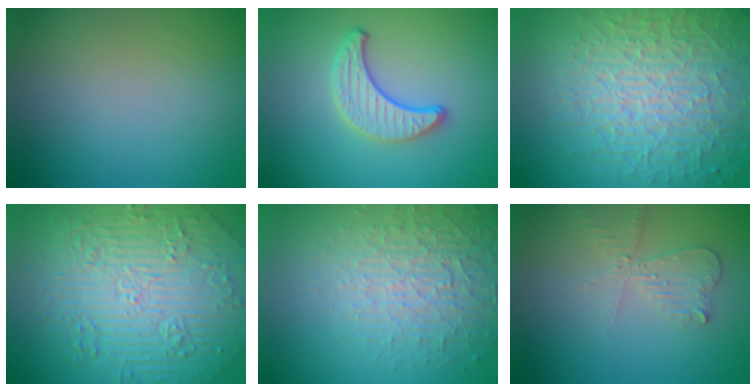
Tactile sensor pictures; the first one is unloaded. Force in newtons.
{"total": 3.2, "press": 3.0, "slide": 1.1}
{"total": 10.2, "press": 6.8, "slide": 7.6}
{"total": 10.8, "press": 7.5, "slide": 7.7}
{"total": 4.4, "press": 4.0, "slide": 1.9}
{"total": 3.0, "press": 2.8, "slide": 1.1}